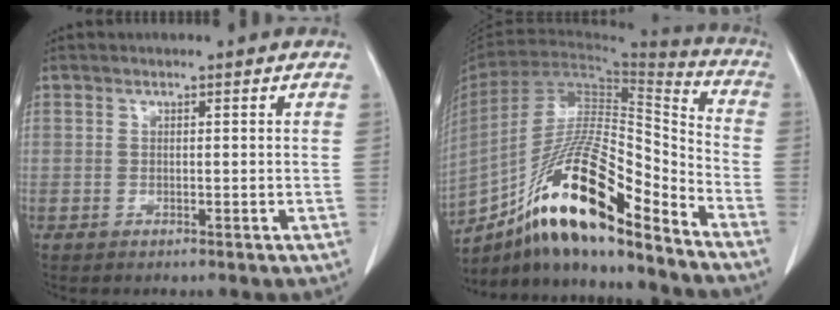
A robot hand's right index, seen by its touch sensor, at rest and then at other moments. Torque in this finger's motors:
{"motor_torque": [1.17, -0.97, 0.96, 0.21]}